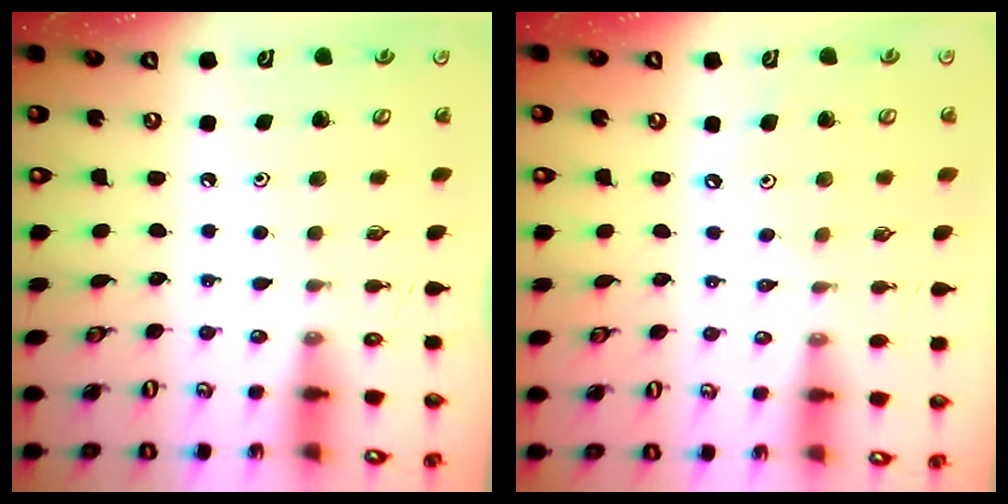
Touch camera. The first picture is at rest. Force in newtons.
{"total": 2.8, "press": 2.8, "slide": 0.5}